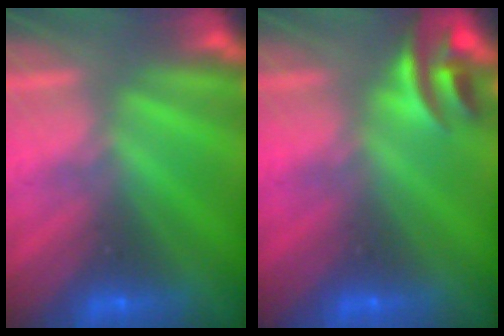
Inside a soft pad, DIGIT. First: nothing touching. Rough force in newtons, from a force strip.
{"total": 2.9}